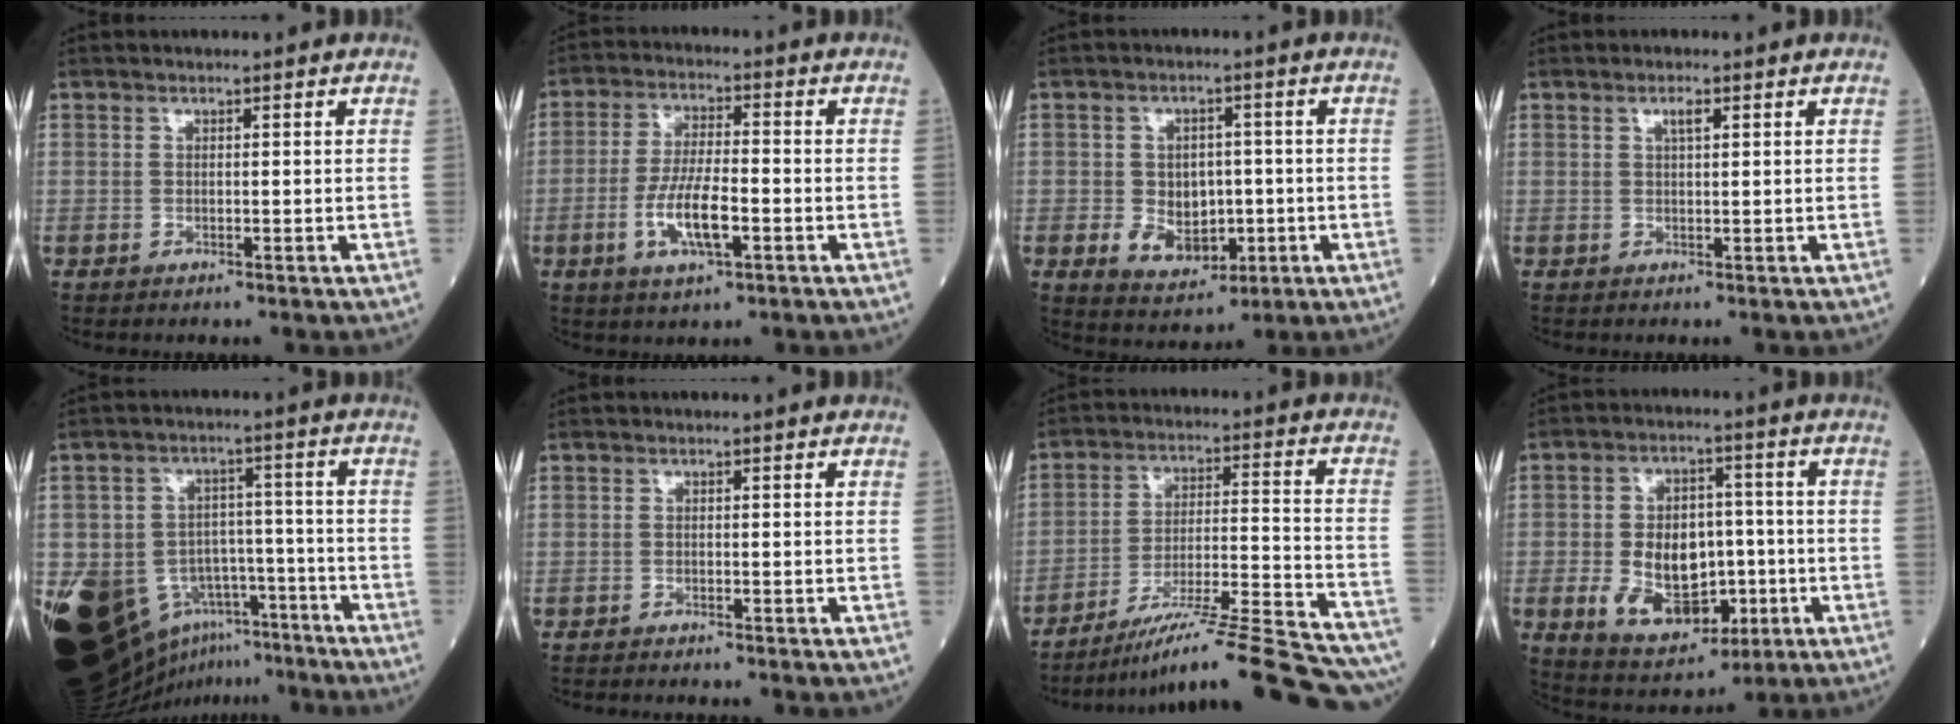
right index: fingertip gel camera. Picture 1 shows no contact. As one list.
[{"total": 8.0, "force": [-2.5, 2.0, 7.3], "torque": [-0.152, -0.001, -0.042]}, {"total": 6.8, "force": [-1.2, 5.0, 4.5], "torque": [-0.070, 0.002, -0.008]}, {"total": 1.4, "force": [0.9, 0.2, 1.0], "torque": [-0.025, 0.004, 0.015]}, {"total": 21.6, "force": [-12.0, 14.2, 11.1], "torque": [-0.256, 0.023, -0.173]}, {"total": 1.4, "force": [-1.4, -0.1, 0.5], "torque": [-0.008, -0.002, -0.021]}, {"total": 21.0, "force": [-18.1, -0.7, 10.7], "torque": [-0.113, 0.003, -0.275]}, {"total": 12.4, "force": [-2.5, 7.8, 9.3], "torque": [-0.172, 0.007, -0.027]}]